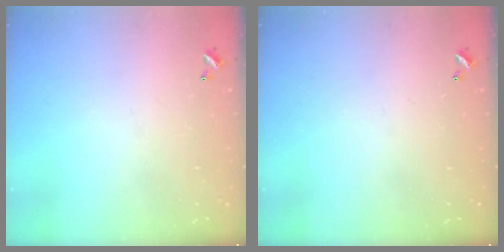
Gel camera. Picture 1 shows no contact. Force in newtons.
{"total": 0.0}